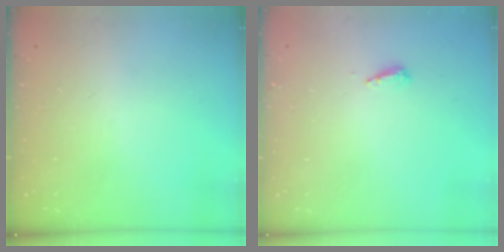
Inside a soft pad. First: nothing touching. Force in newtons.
{"total": 3.6, "press": 3.6, "slide": 0.3}